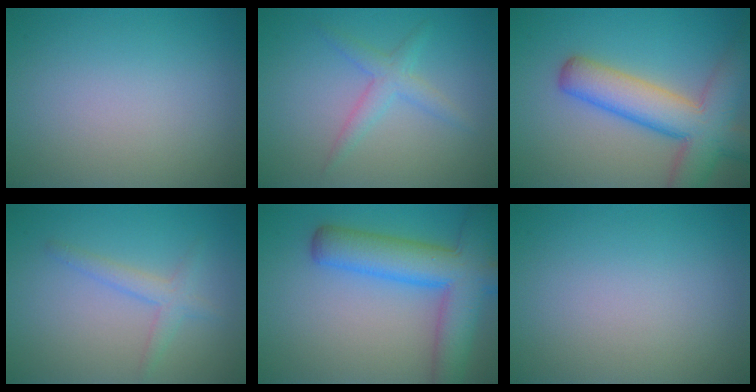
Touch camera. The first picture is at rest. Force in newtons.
{"total": 2.2, "press": 2.2, "slide": 0.1}
{"total": 8.6, "press": 8.6, "slide": 0.5}
{"total": 2.0, "press": 2.0, "slide": 0.1}
{"total": 8.5, "press": 8.4, "slide": 0.5}
{"total": 0.0}